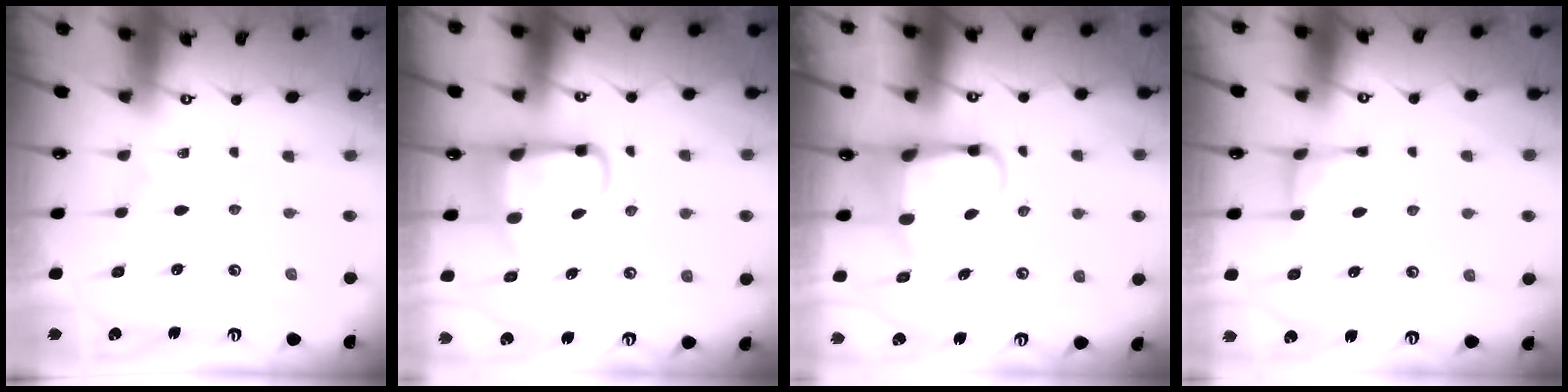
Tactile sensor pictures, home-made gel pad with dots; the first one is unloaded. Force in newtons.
{"total": 7.7, "press": 7.5, "slide": 1.5}
{"total": 5.8, "press": 5.7, "slide": 1.1}
{"total": 3.8, "press": 3.7, "slide": 0.9}